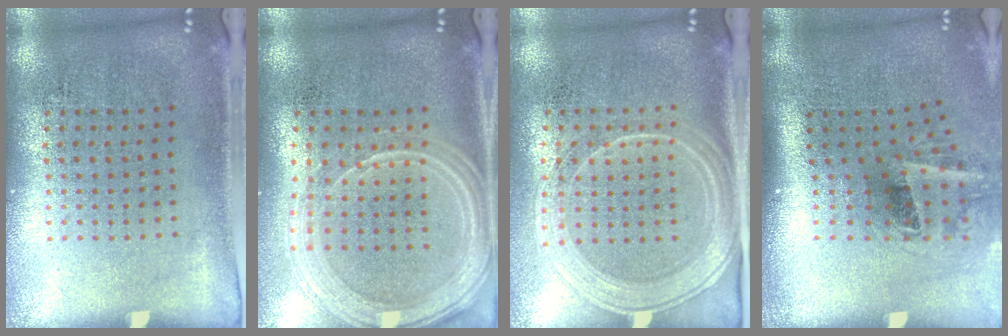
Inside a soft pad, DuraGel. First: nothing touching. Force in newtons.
{"total": 1.5, "press": 1.4, "slide": 0.3}
{"total": 2.1, "press": 1.9, "slide": 0.9}
{"total": 2.1, "press": 1.3, "slide": 1.6}